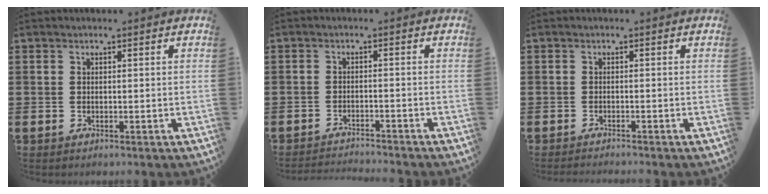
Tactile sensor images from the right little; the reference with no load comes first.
{"total": 1.8, "force": [-1.8, -0.2, 0.0], "torque": [-0.002, 0.003, -0.038]}
{"total": 0.7, "force": [-0.7, -0.1, 0.1], "torque": [-0.002, -0.002, -0.014]}